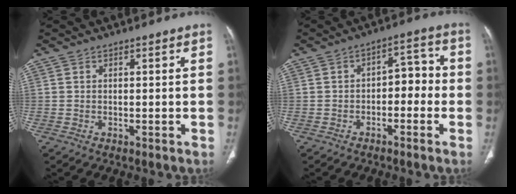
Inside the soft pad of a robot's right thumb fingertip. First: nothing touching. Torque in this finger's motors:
{"motor_torque": [-0.16, -0.16, -0.22, 0.17, 0.08]}